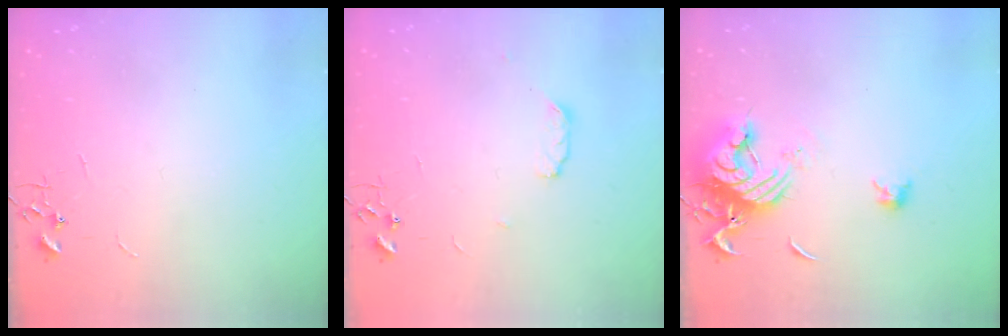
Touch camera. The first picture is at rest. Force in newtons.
{"total": 4.6, "press": 4.6, "slide": 0.6}
{"total": 12.8, "press": 12.8, "slide": 1.0}